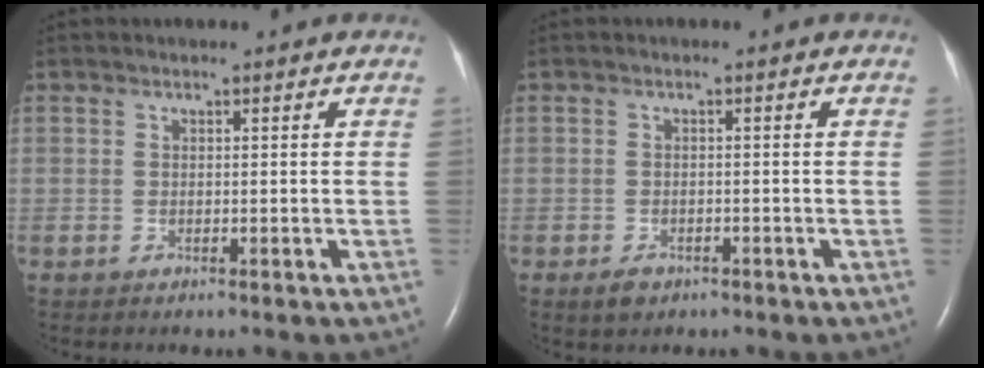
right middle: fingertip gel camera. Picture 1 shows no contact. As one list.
[{"total": 2.1, "force": [-1.3, 1.3, 1.0], "torque": [-0.022, 0.000, -0.015]}]